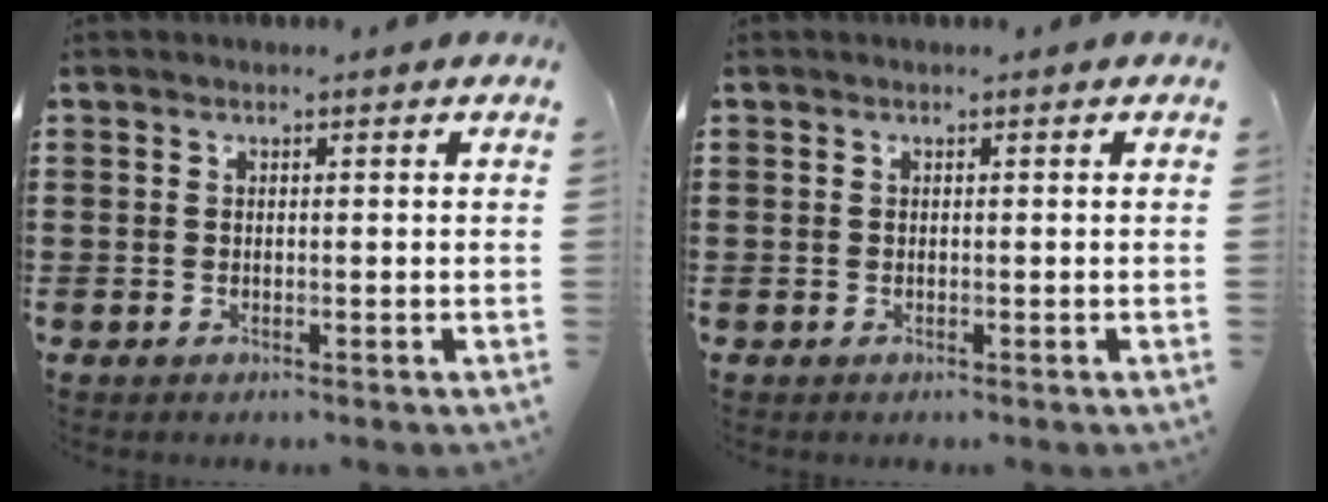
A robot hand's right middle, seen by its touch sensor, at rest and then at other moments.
{"total": 0.0}